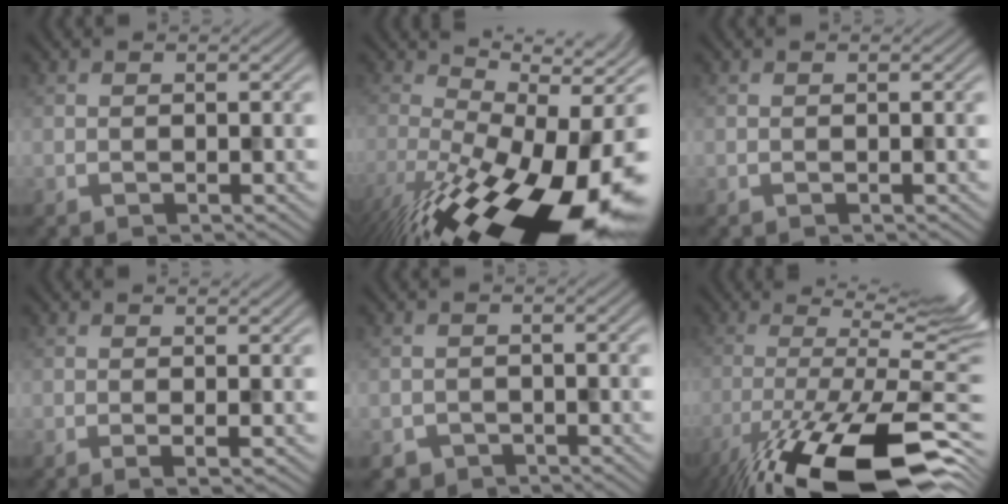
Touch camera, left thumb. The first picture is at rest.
{"total": 19.4, "force": [-6.6, 7.6, 16.6], "torque": [-0.247, -0.035, -0.080]}
{"total": 0.0}
{"total": 1.7, "force": [0.3, 0.2, 1.6], "torque": [-0.027, 0.004, 0.000]}
{"total": 1.8, "force": [-1.3, 1.2, 0.2], "torque": [-0.002, -0.005, -0.026]}
{"total": 19.5, "force": [-8.5, 4.1, 17.0], "torque": [-0.271, 0.000, -0.146]}